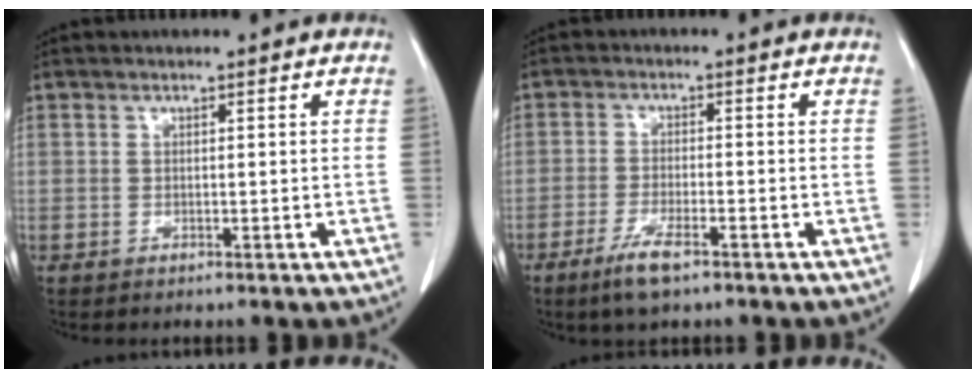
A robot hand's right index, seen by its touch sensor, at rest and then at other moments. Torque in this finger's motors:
{"motor_torque": [0.35, -0.29, 0.08, 0.02]}